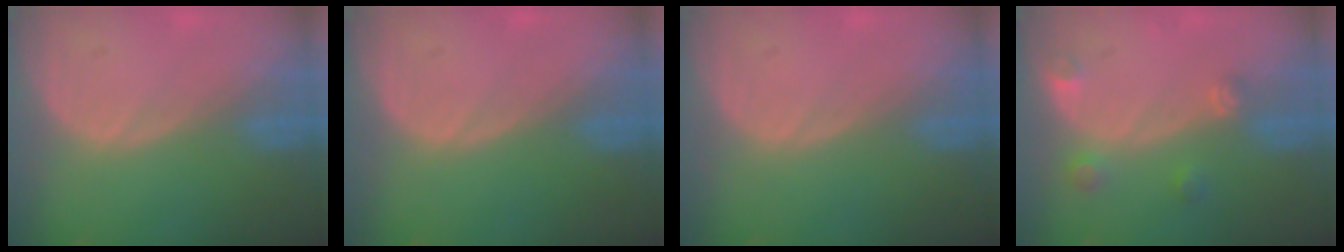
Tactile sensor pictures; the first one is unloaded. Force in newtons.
{"total": 0.0}
{"total": 0.0}
{"total": 3.0, "press": 2.9, "slide": 1.0}